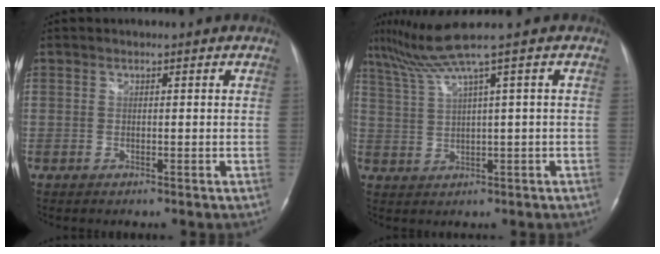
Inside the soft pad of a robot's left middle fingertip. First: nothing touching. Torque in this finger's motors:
{"motor_torque": [-0.25, -0.32, -0.03, 0.02]}